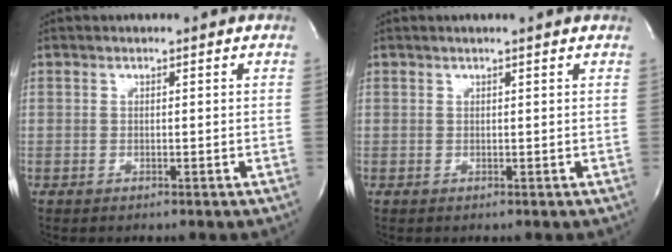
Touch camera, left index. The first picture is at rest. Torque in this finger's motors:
{"motor_torque": [0.06, -0.11, 0.09, 0.00]}